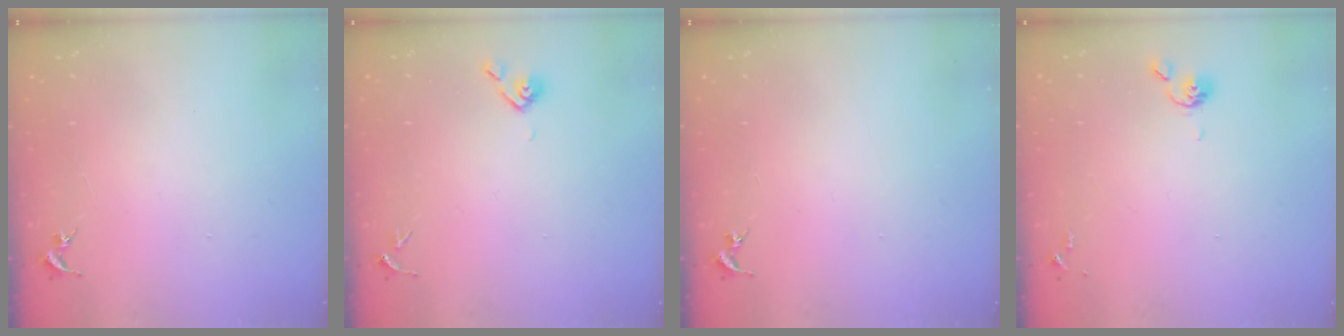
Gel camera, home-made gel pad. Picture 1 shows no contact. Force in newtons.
{"total": 3.5, "press": 3.4, "slide": 0.9}
{"total": 0.0}
{"total": 4.6, "press": 4.5, "slide": 0.5}